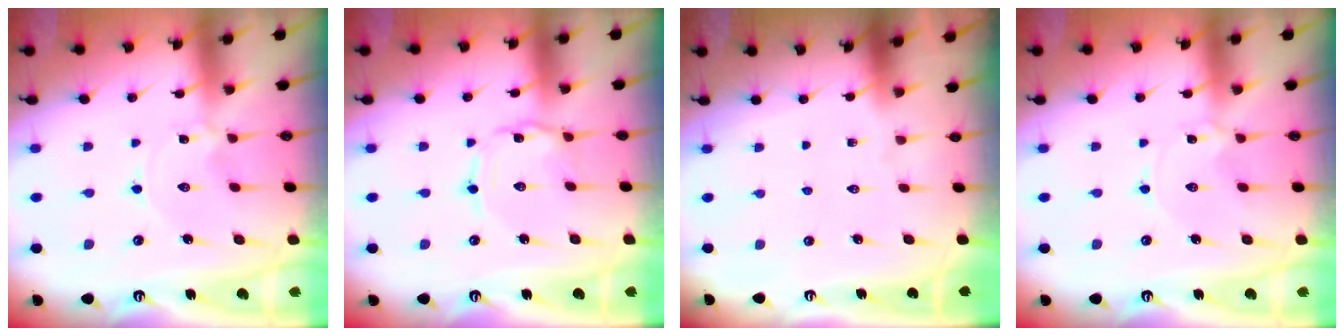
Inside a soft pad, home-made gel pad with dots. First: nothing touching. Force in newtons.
{"total": 0.7, "press": 0.7, "slide": 0.1}
{"total": 0.0}
{"total": 1.3, "press": 1.3, "slide": 0.2}